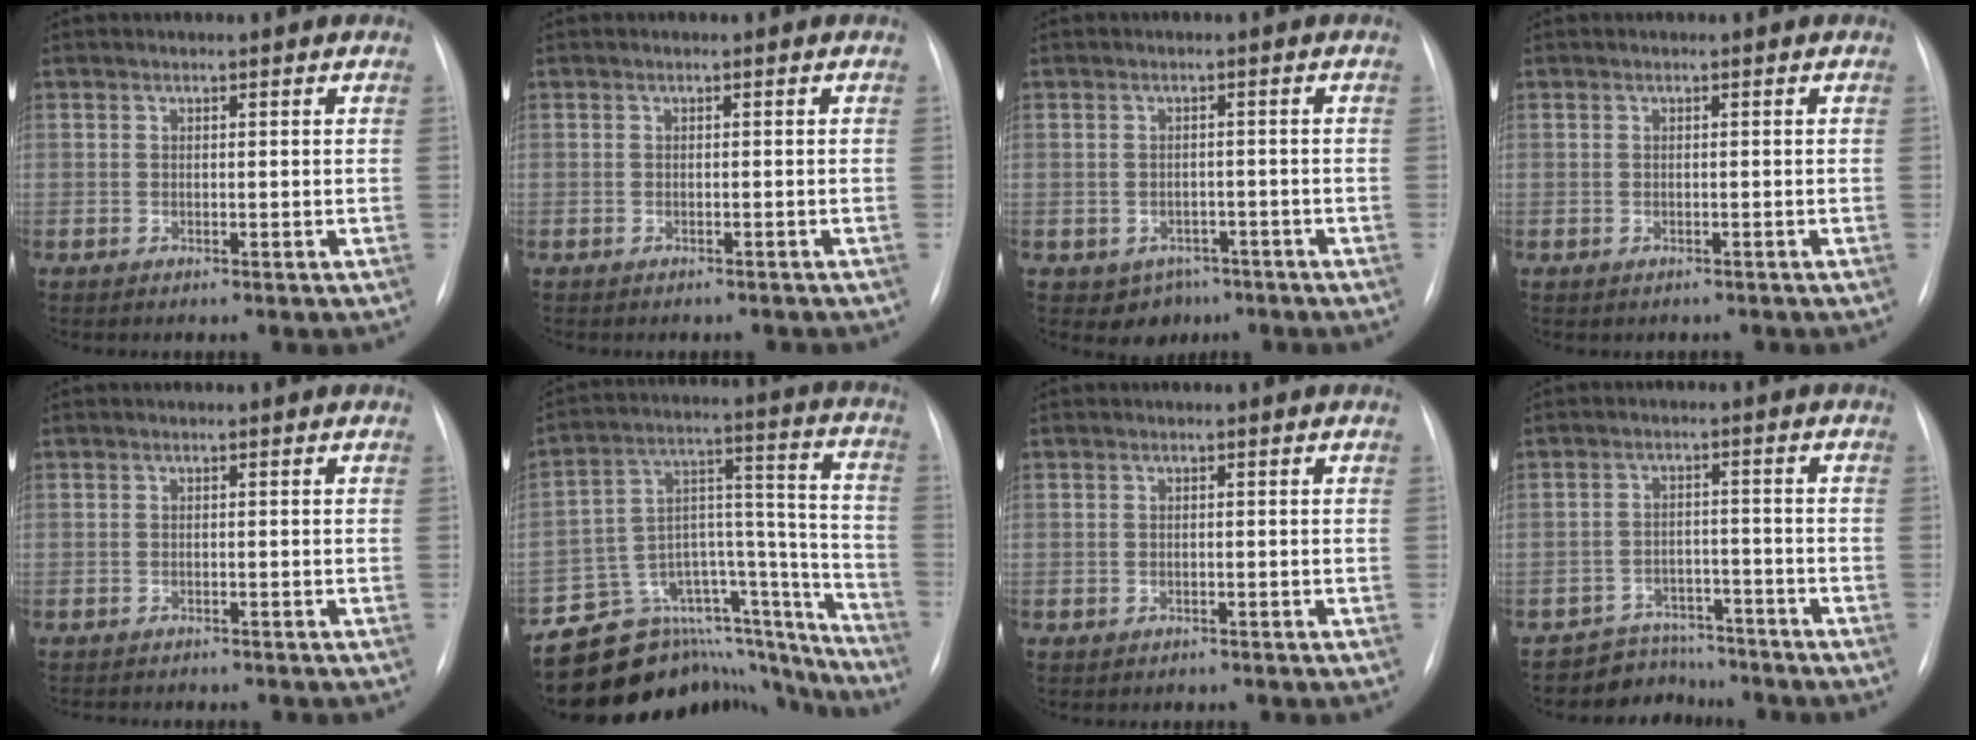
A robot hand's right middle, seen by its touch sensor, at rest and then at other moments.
{"total": 2.3, "force": [-2.1, 0.8, 0.6], "torque": [-0.011, -0.003, -0.023]}
{"total": 4.0, "force": [-2.3, 3.2, 0.8], "torque": [-0.006, 0.010, -0.022]}
{"total": 1.0, "force": [-0.7, 0.6, 0.1], "torque": [-0.004, 0.002, -0.008]}
{"total": 4.7, "force": [-4.1, 1.4, 1.6], "torque": [-0.021, -0.004, -0.051]}
{"total": 20.6, "force": [-18.8, 7.6, 3.8], "torque": [-0.025, 0.098, -0.273]}
{"total": 1.0, "force": [-0.7, 0.7, 0.0], "torque": [-0.008, 0.002, -0.010]}
{"total": 6.3, "force": [-5.7, 2.7, -0.9], "torque": [0.022, 0.031, -0.088]}